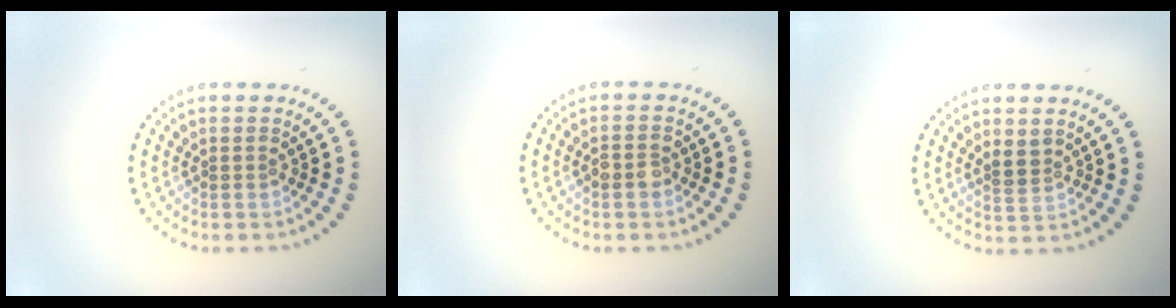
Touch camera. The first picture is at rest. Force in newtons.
{"total": 1.7, "press": 1.7, "slide": 0.3}
{"total": 1.4, "press": 1.2, "slide": 0.7}